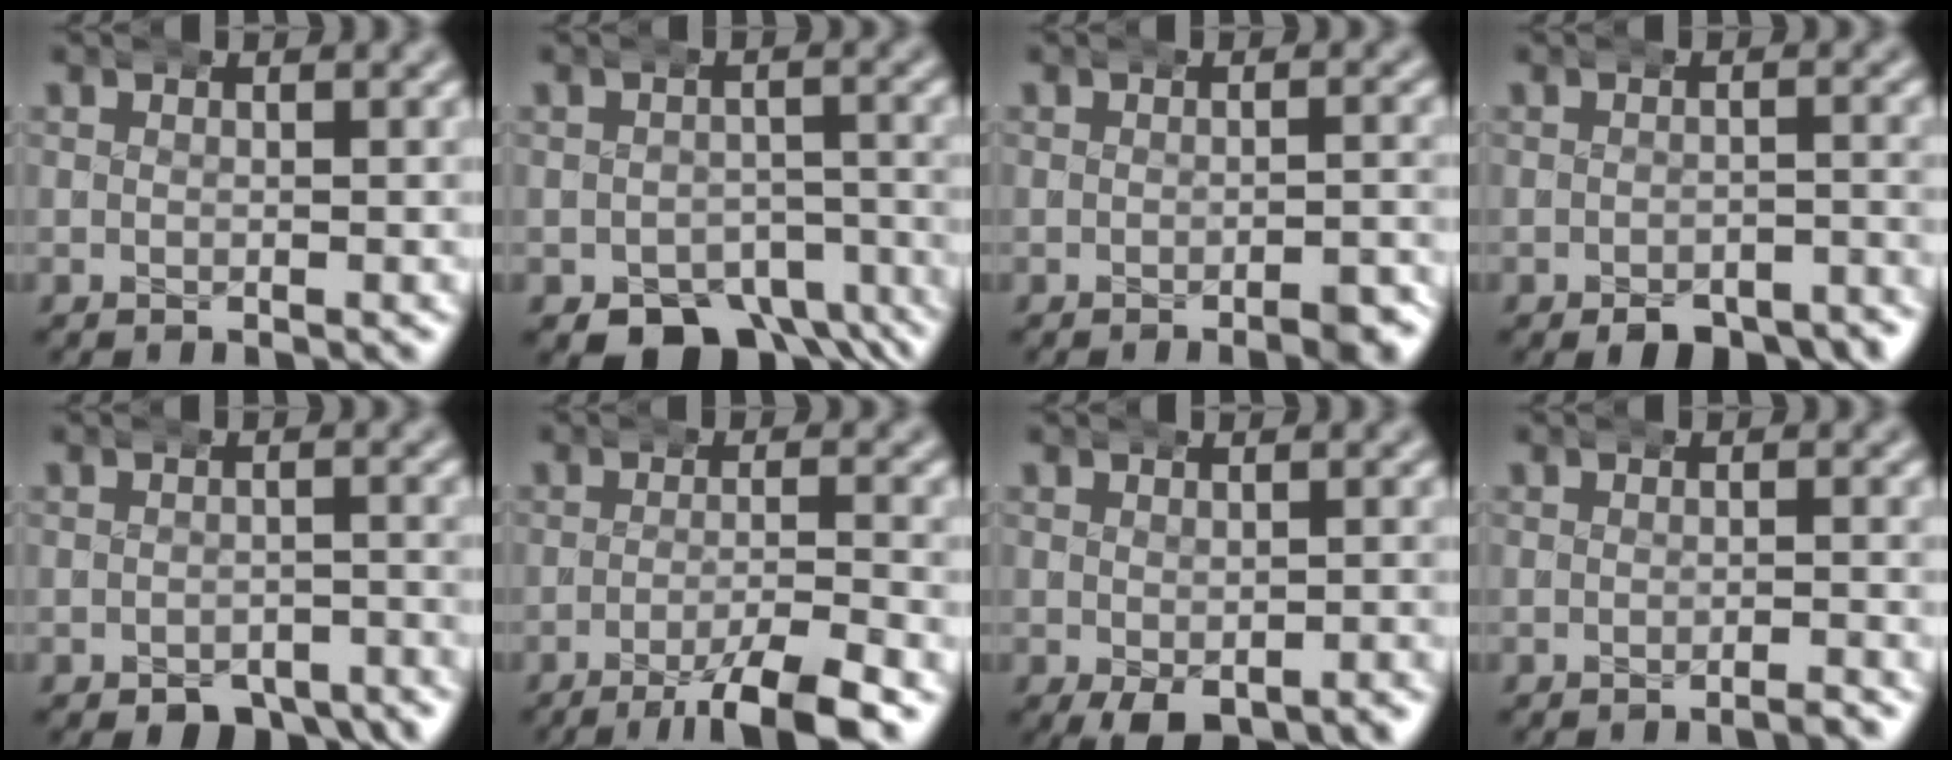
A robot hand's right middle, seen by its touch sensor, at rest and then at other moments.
{"total": 8.3, "force": [-5.9, 4.7, 3.6], "torque": [-0.045, -0.026, -0.084]}
{"total": 2.5, "force": [-1.7, 0.8, 1.7], "torque": [-0.021, 0.007, -0.035]}
{"total": 5.4, "force": [-4.5, 2.0, 2.2], "torque": [-0.033, -0.010, -0.067]}
{"total": 5.3, "force": [-4.3, 2.3, 2.1], "torque": [-0.025, -0.012, -0.061]}
{"total": 5.8, "force": [-4.0, 0.6, 4.2], "torque": [-0.061, -0.006, -0.064]}
{"total": 5.0, "force": [-2.6, 2.5, 3.4], "torque": [-0.058, -0.024, -0.028]}
{"total": 1.1, "force": [-1.0, 0.0, 0.4], "torque": [-0.005, 0.008, -0.023]}